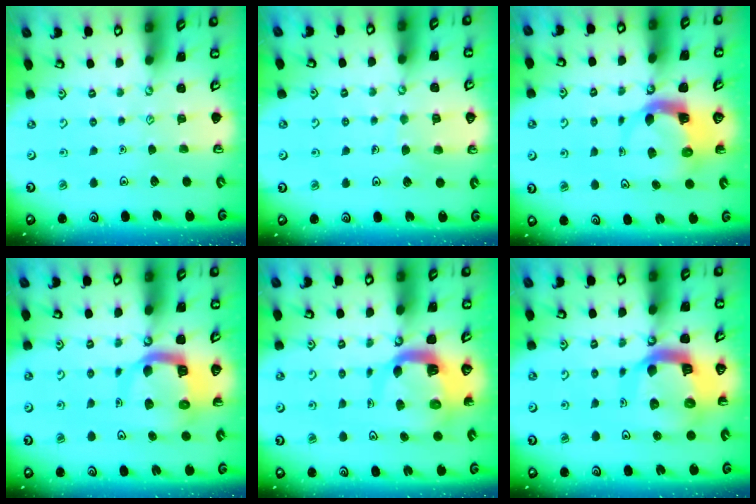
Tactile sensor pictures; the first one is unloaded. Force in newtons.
{"total": 6.0, "press": 5.9, "slide": 0.5}
{"total": 4.6, "press": 4.6, "slide": 0.6}
{"total": 9.4, "press": 9.3, "slide": 1.3}
{"total": 8.0, "press": 7.9, "slide": 1.0}
{"total": 14.7, "press": 14.6, "slide": 1.7}